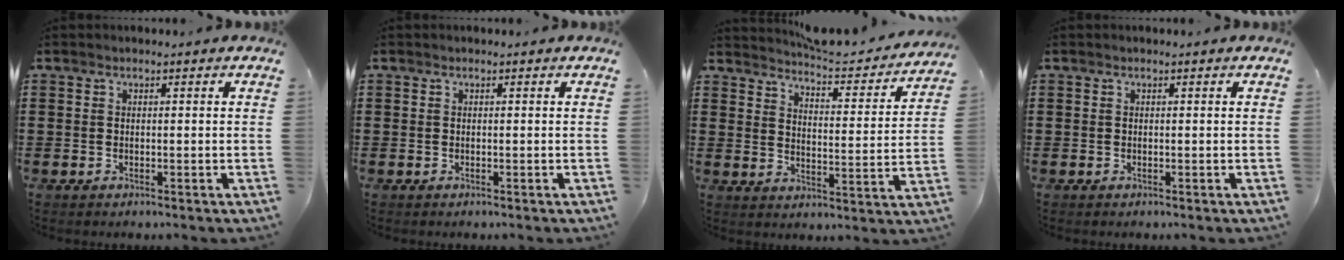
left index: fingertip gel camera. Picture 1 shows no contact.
{"total": 0.0}
{"total": 4.6, "force": [4.5, 0.2, 0.7], "torque": [-0.024, -0.044, 0.071]}
{"total": 0.0}